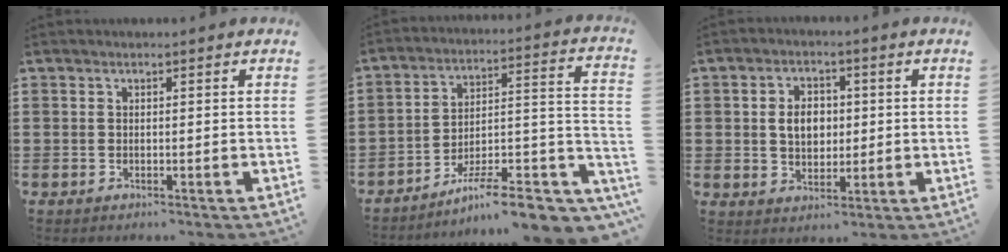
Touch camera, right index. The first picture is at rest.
{"total": 9.4, "force": [-7.1, 2.4, 5.8], "torque": [-0.080, 0.015, -0.129]}
{"total": 4.9, "force": [0.3, 3.4, 3.4], "torque": [-0.059, 0.007, -0.002]}